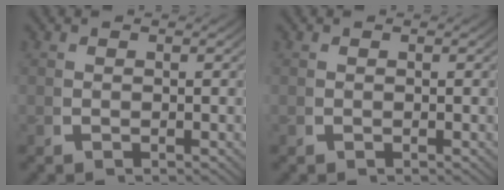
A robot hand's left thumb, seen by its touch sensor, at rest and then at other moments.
{"total": 0.0}